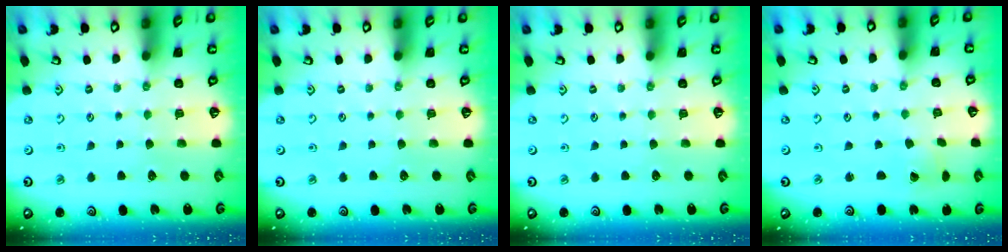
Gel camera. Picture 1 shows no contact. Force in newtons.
{"total": 0.0}
{"total": 0.0}
{"total": 1.5, "press": 1.5, "slide": 0.0}